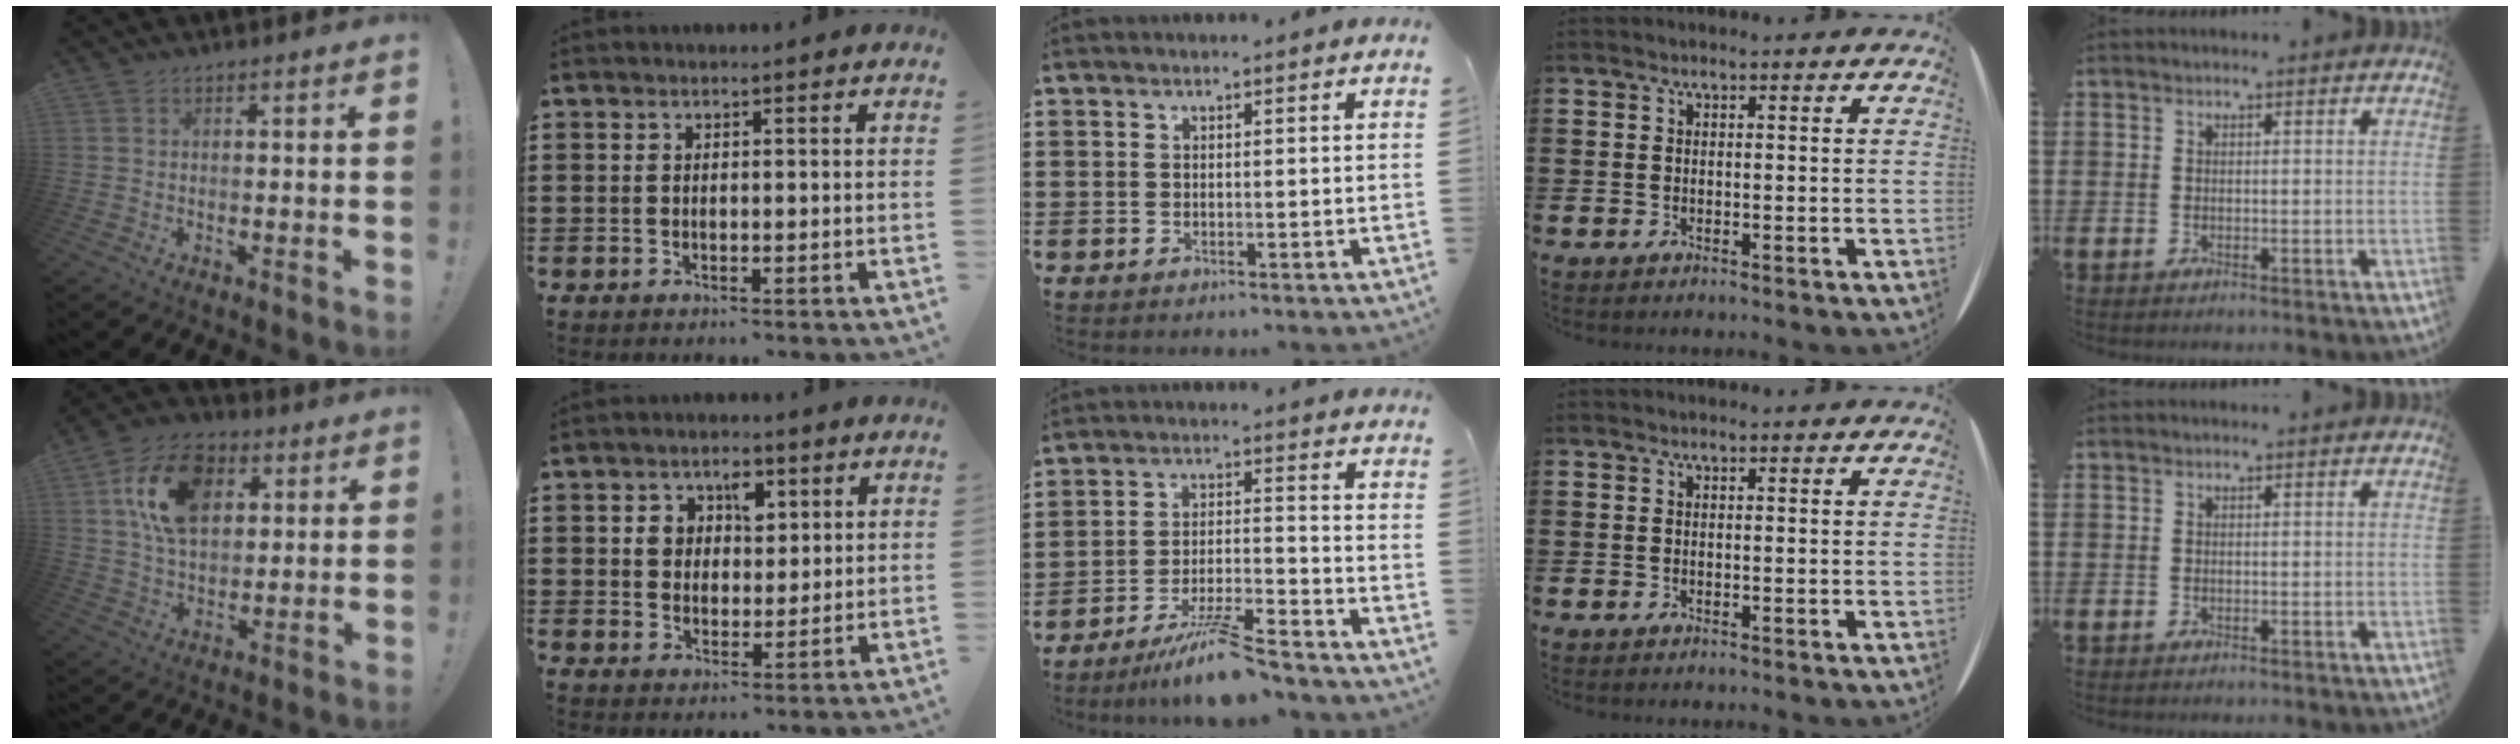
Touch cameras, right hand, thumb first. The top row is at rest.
{"thumb": {"total": 17.4, "force": [6.1, 11.9, 11.1], "torque": [-0.178, -0.008, 0.114]}, "index": {"total": 4.8, "force": [2.2, 3.6, 2.3], "torque": [-0.045, 0.010, 0.033]}, "middle": {"total": 8.3, "force": [-7.0, 0.4, 4.5], "torque": [-0.092, -0.007, -0.133]}}